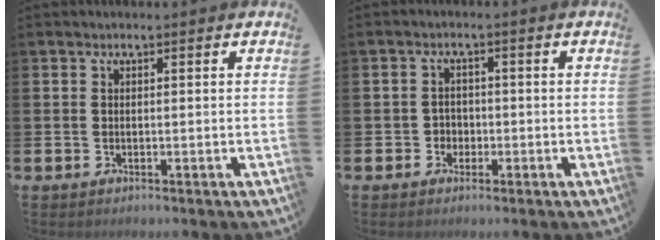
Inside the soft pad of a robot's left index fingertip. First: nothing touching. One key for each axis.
{"total": 2.0, "fx": -0.8, "fy": 1.8, "fz": 0.3, "tx": -0.005, "ty": 0.002, "tz": -0.023}